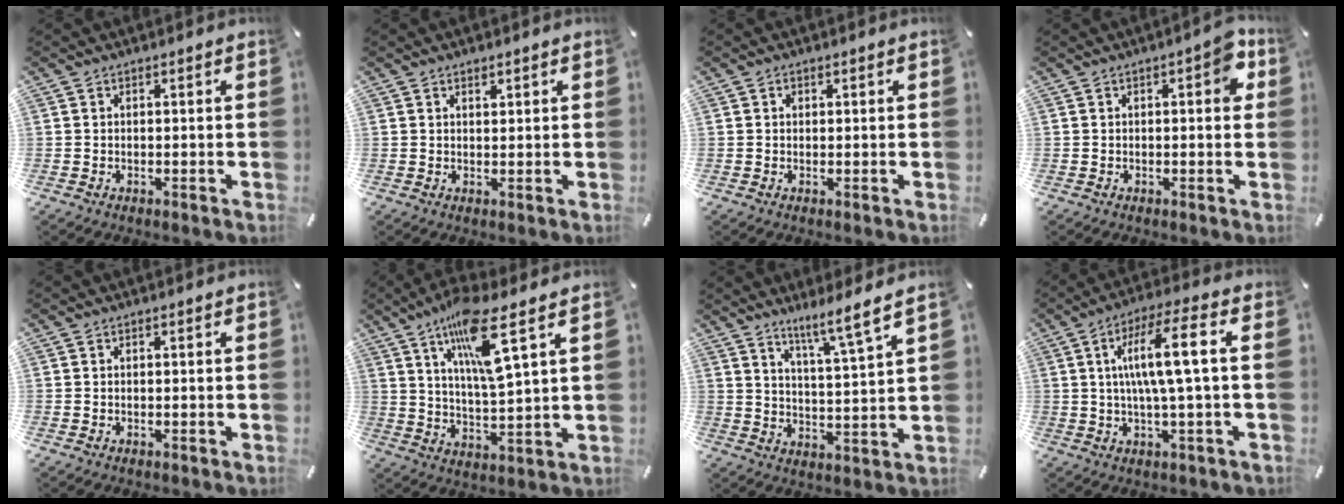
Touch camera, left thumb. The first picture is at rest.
{"total": 1.0, "force": [0.8, 0.6, 0.4], "torque": [0.000, -0.002, 0.013]}
{"total": 0.8, "force": [0.2, 0.7, 0.3], "torque": [0.001, 0.000, 0.002]}
{"total": 5.1, "force": [0.9, 2.2, 4.5], "torque": [-0.047, -0.002, 0.006]}
{"total": 0.0}
{"total": 13.7, "force": [7.7, 2.2, 11.2], "torque": [-0.214, -0.026, 0.123]}
{"total": 7.8, "force": [6.7, -0.2, 4.0], "torque": [-0.065, -0.052, 0.111]}
{"total": 12.4, "force": [1.7, 1.6, 12.1], "torque": [-0.224, 0.003, 0.021]}